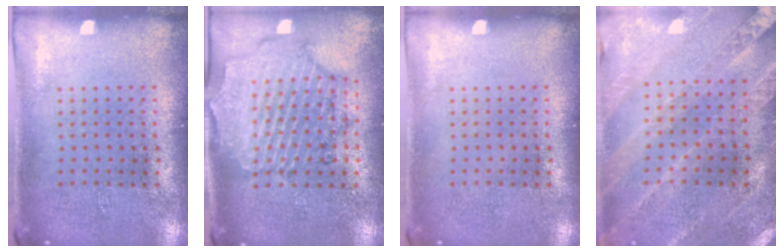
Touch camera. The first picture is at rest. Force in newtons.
{"total": 1.7, "press": 1.6, "slide": 0.3}
{"total": 0.0}
{"total": 1.0, "press": 1.0, "slide": 0.3}